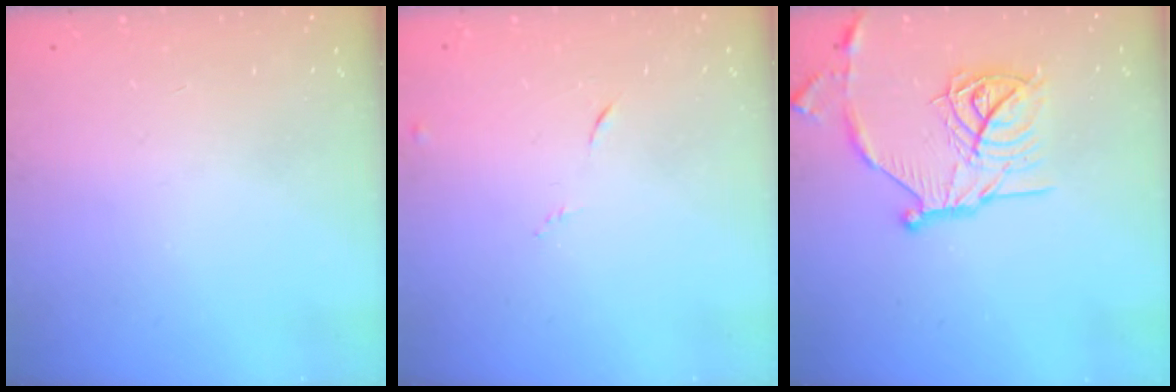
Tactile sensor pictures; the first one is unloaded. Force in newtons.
{"total": 5.2, "press": 5.1, "slide": 0.6}
{"total": 19.6, "press": 19.5, "slide": 1.7}